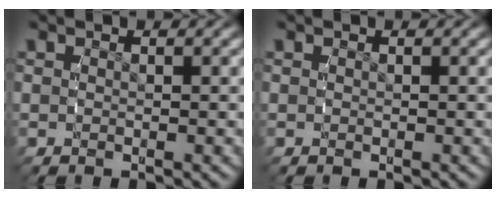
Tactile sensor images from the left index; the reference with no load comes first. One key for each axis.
{"total": 0.0}